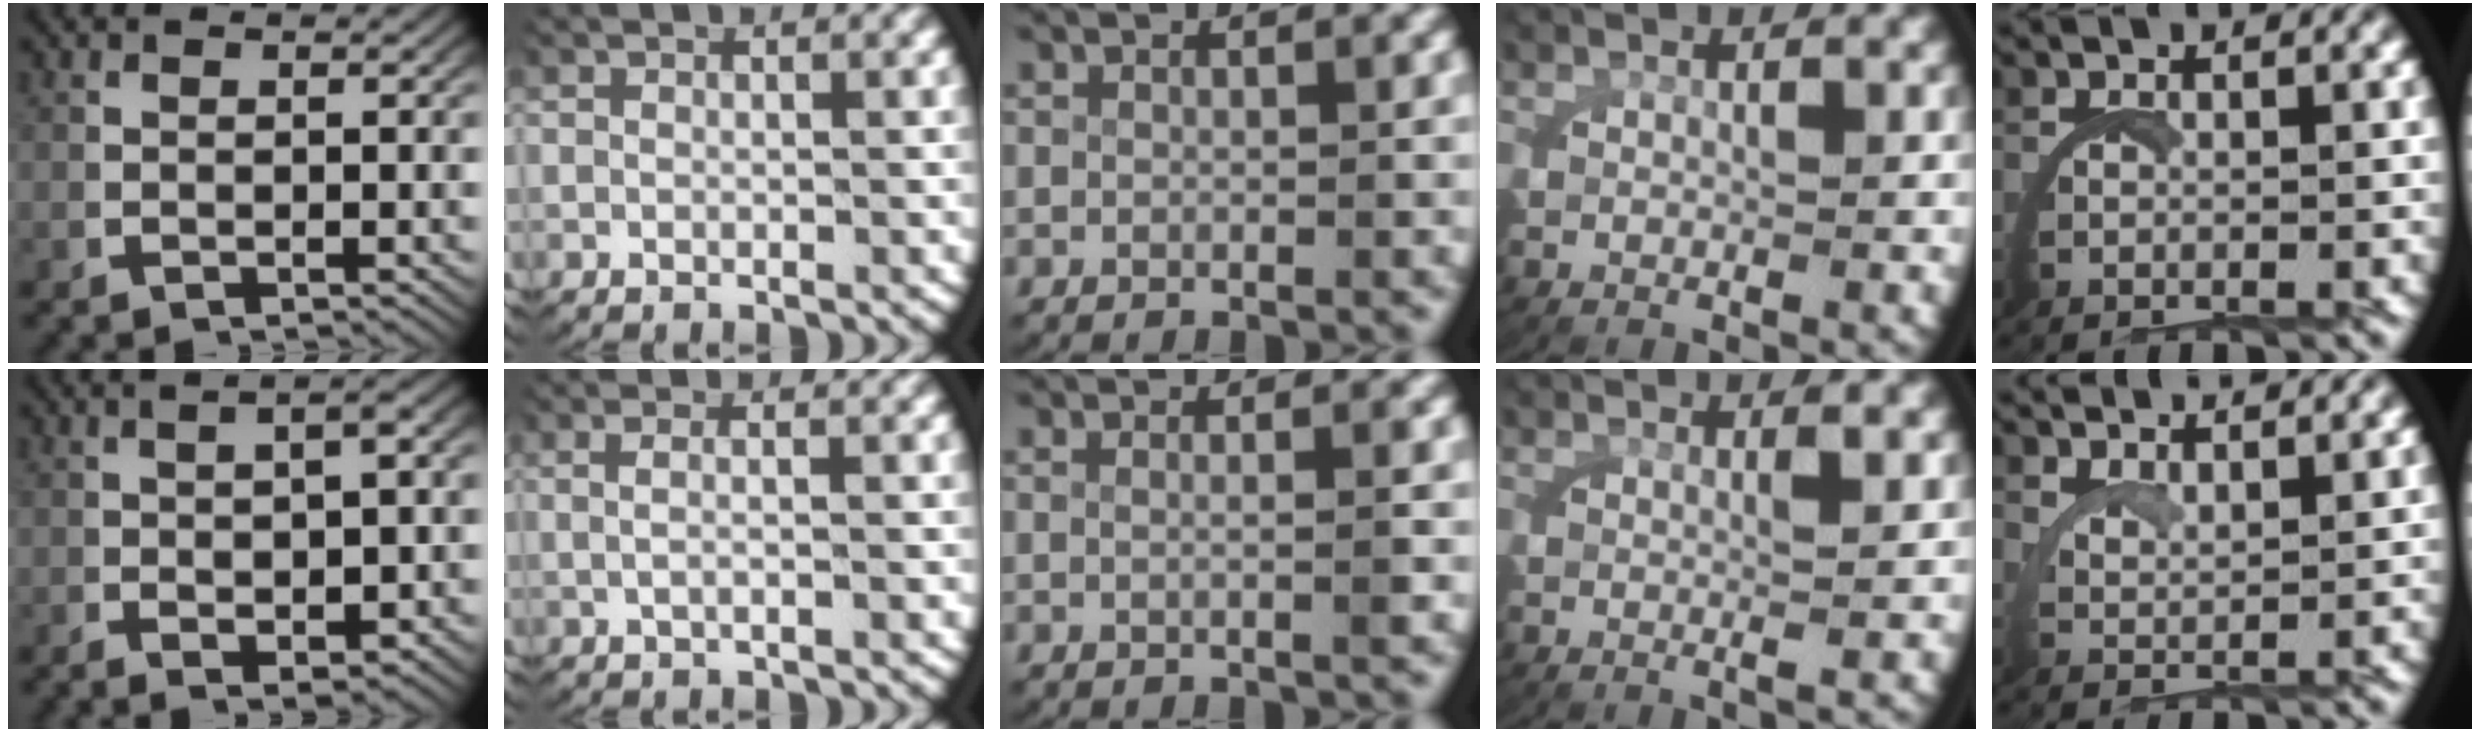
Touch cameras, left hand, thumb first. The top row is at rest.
{"thumb": {"total": 4.7, "force": [-0.4, 2.2, 4.1], "torque": [-0.053, 0.008, -0.008]}, "index": {"total": 1.6, "force": [-0.2, 0.3, 1.6], "torque": [-0.036, -0.002, -0.002]}, "middle": {"total": 1.3, "force": [-0.1, -0.3, 1.2], "torque": [-0.020, -0.001, -0.003]}, "ring": {"total": 1.4, "force": [0.4, -0.2, 1.4], "torque": [-0.029, -0.005, 0.006]}, "little": {"total": 3.9, "force": [3.9, -0.5, 0.5], "torque": [-0.019, -0.001, 0.070]}}